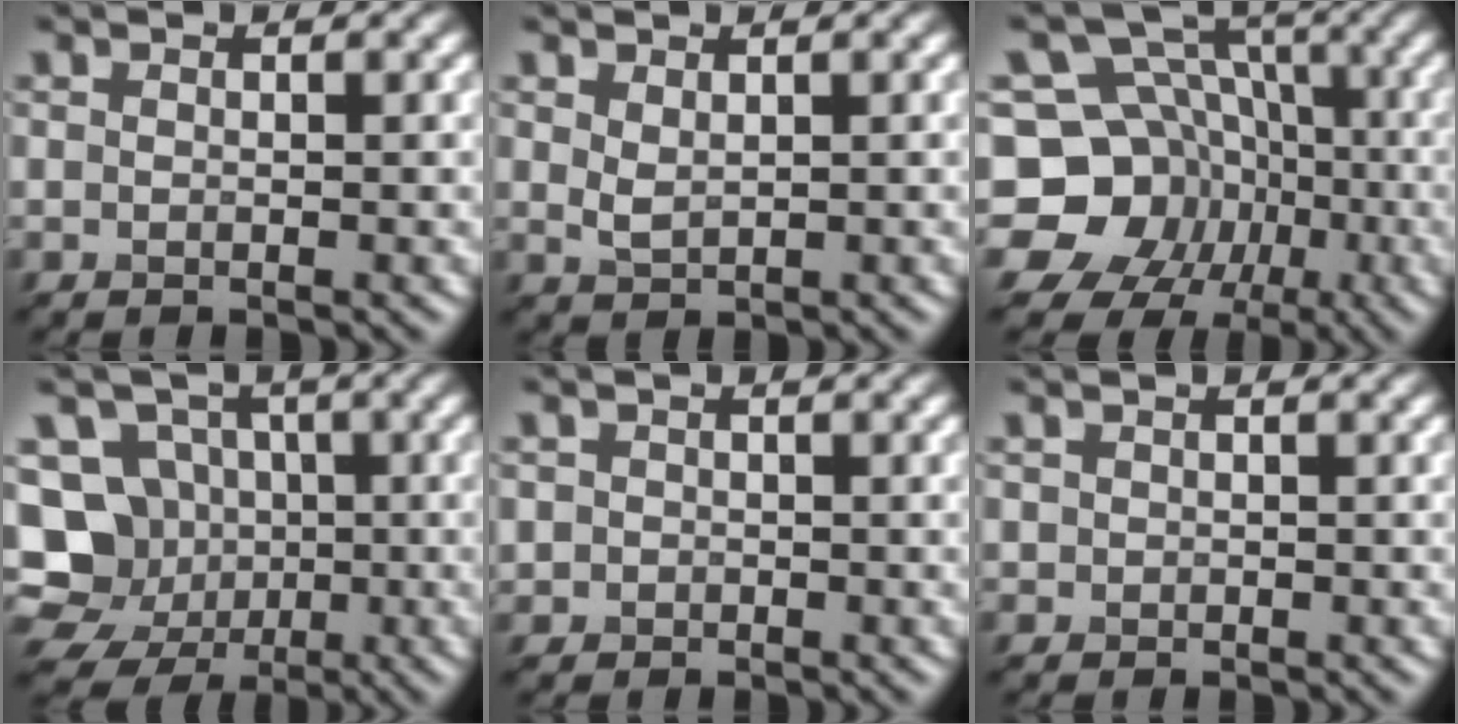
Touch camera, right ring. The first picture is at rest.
{"total": 1.1, "force": [0.7, 0.6, 0.5], "torque": [-0.017, 0.001, 0.021]}
{"total": 14.6, "force": [-5.4, 12.7, 4.7], "torque": [-0.117, -0.005, -0.104]}
{"total": 8.6, "force": [-2.0, 7.9, 2.6], "torque": [-0.031, 0.023, -0.065]}
{"total": 1.2, "force": [0.1, 1.2, -0.1], "torque": [0.008, 0.001, -0.003]}
{"total": 0.6, "force": [0.1, 0.6, -0.2], "torque": [0.005, 0.003, 0.000]}